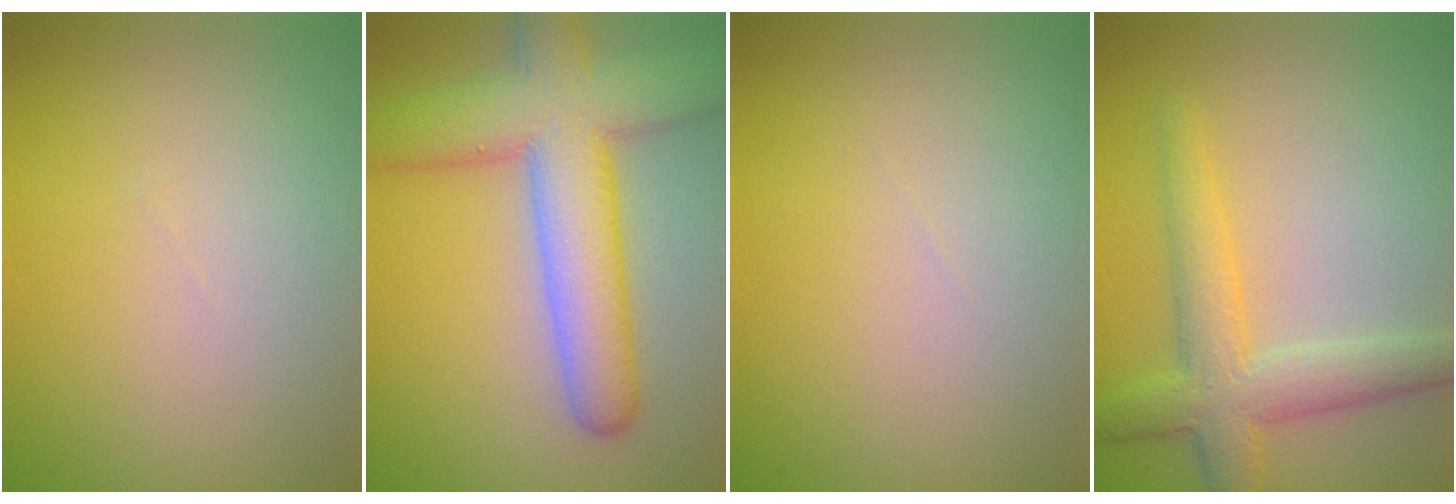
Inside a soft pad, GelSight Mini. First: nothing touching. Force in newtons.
{"total": 9.1, "press": 9.1, "slide": 0.4}
{"total": 0.0}
{"total": 4.7, "press": 4.7, "slide": 0.1}